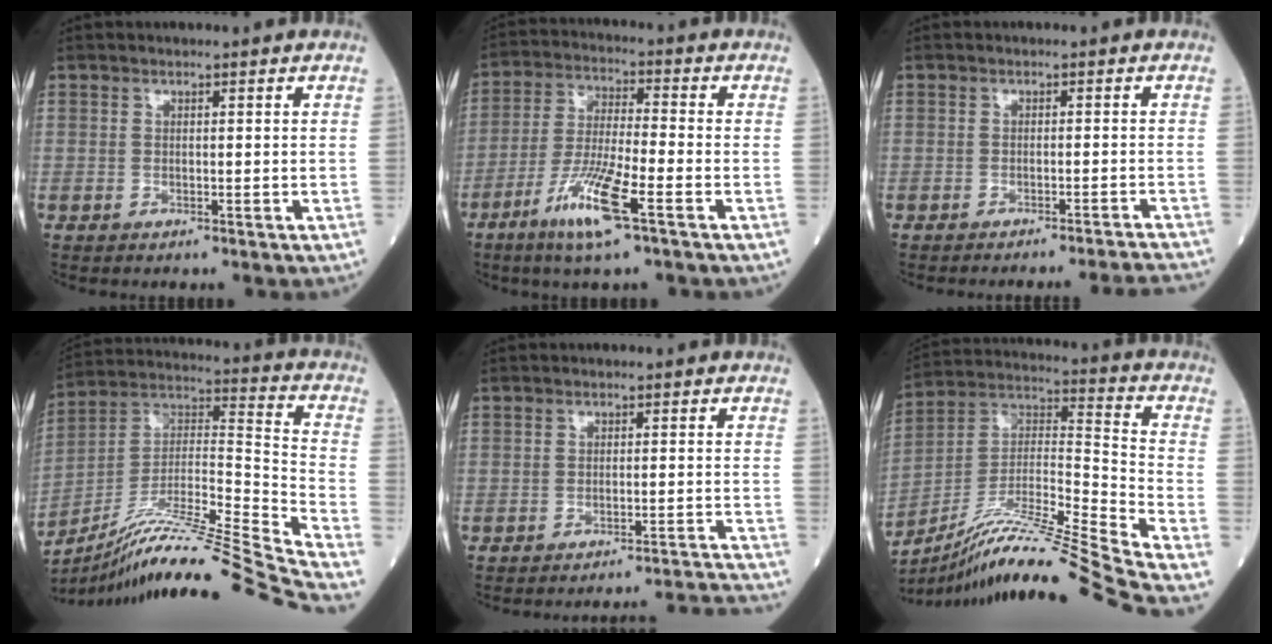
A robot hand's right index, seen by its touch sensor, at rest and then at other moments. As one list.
[{"total": 10.5, "force": [-5.5, 0.5, 8.9], "torque": [-0.178, -0.019, -0.108]}, {"total": 8.5, "force": [-8.1, -2.2, 1.3], "torque": [0.006, -0.017, -0.096]}, {"total": 28.0, "force": [-23.9, -2.2, 14.4], "torque": [-0.203, -0.026, -0.387]}, {"total": 12.1, "force": [-11.7, -2.6, 0.9], "torque": [0.014, -0.011, -0.142]}, {"total": 23.3, "force": [-19.8, -2.8, 12.1], "torque": [-0.208, -0.015, -0.344]}]